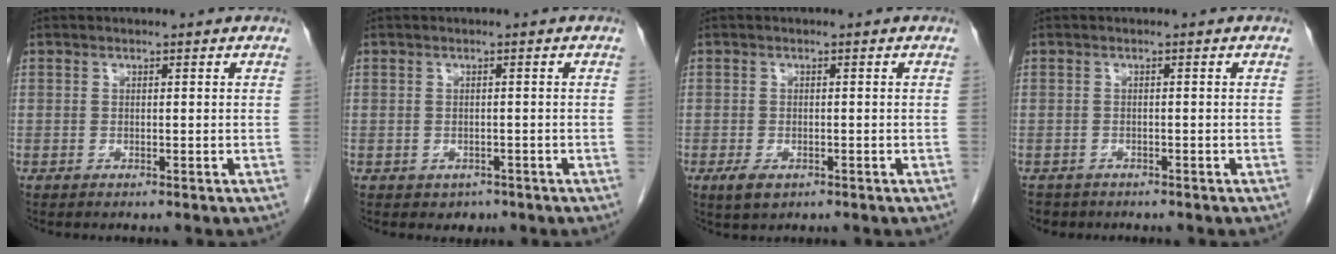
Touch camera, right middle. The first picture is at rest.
{"total": 1.6, "force": [-0.9, 1.3, 0.5], "torque": [-0.006, 0.003, -0.005]}
{"total": 2.7, "force": [-1.3, 1.4, 1.9], "torque": [-0.040, -0.004, -0.015]}
{"total": 2.8, "force": [-2.2, 1.6, 0.3], "torque": [-0.010, 0.000, -0.032]}